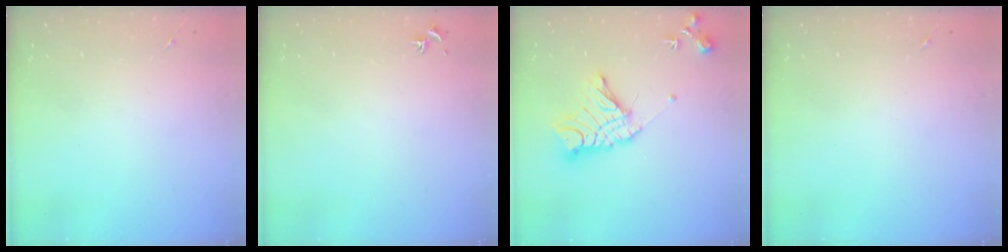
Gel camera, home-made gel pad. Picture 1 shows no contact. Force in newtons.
{"total": 0.7, "press": 0.5, "slide": 0.4}
{"total": 15.8, "press": 15.7, "slide": 1.4}
{"total": 0.0}